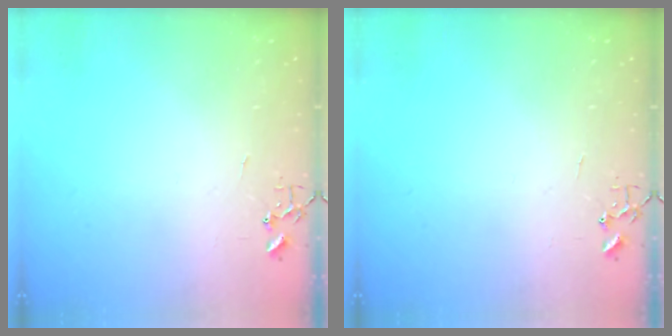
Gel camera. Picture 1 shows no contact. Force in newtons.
{"total": 0.0}